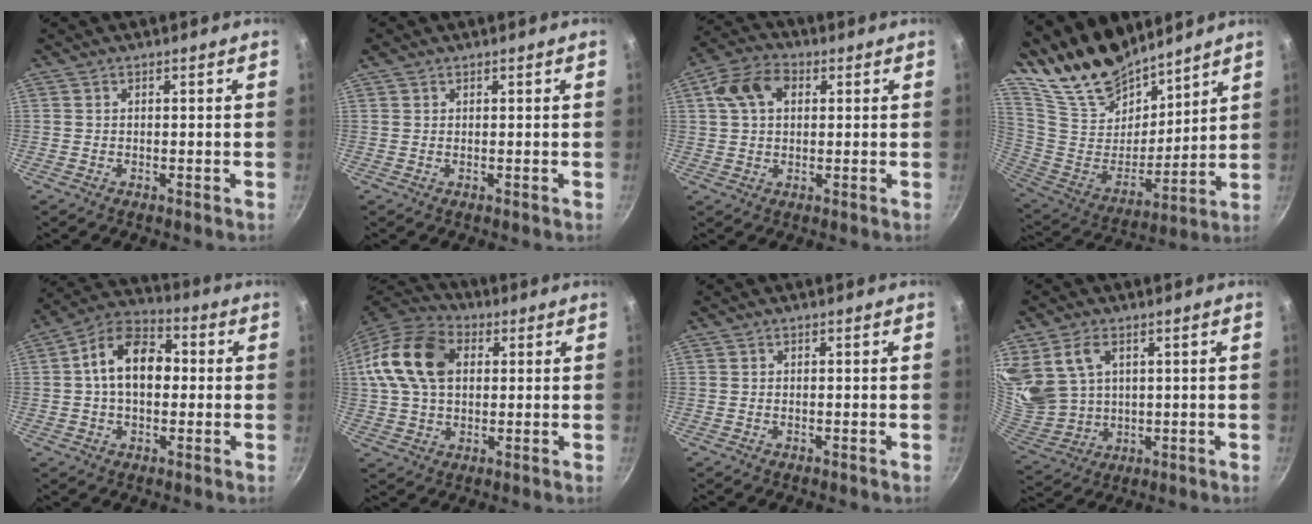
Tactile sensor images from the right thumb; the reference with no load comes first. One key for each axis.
{"total": 1.4, "fx": 0.9, "fy": 0.7, "fz": 0.6, "tx": -0.012, "ty": 0.004, "tz": 0.018}
{"total": 8.7, "fx": 2.4, "fy": 6.0, "fz": 5.8, "tx": -0.096, "ty": 0.015, "tz": 0.031}
{"total": 20.6, "fx": 16.7, "fy": 9.3, "fz": 7.7, "tx": -0.103, "ty": -0.105, "tz": 0.316}
{"total": 13.5, "fx": 1.1, "fy": 8.9, "fz": 10.1, "tx": -0.137, "ty": 0.032, "tz": -0.002}
{"total": 16.8, "fx": 3.6, "fy": 11.6, "fz": 11.6, "tx": -0.209, "ty": 0.020, "tz": 0.051}
{"total": 0.0}
{"total": 10.6, "fx": 4.2, "fy": 7.7, "fz": 6.0, "tx": -0.097, "ty": -0.033, "tz": 0.100}